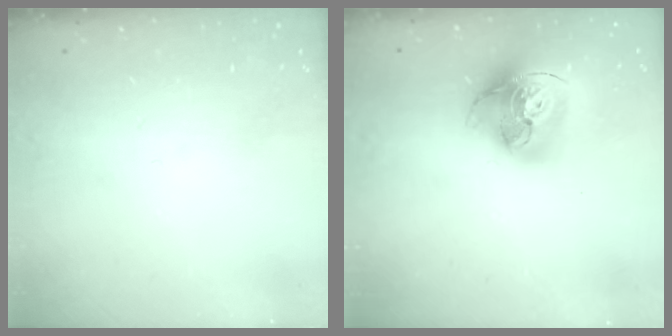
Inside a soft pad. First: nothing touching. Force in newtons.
{"total": 21.0, "press": 20.9, "slide": 2.1}